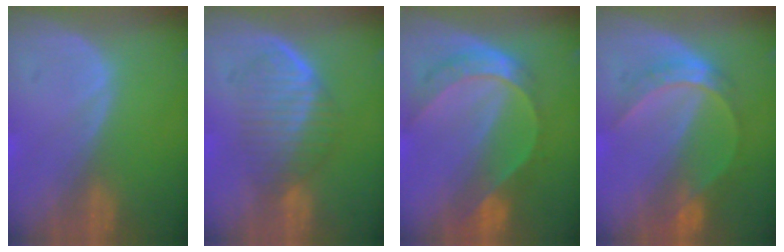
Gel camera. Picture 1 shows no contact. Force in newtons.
{"total": 6.0, "press": 5.7, "slide": 1.6}
{"total": 7.9, "press": 6.5, "slide": 4.4}
{"total": 6.5, "press": 5.6, "slide": 3.4}